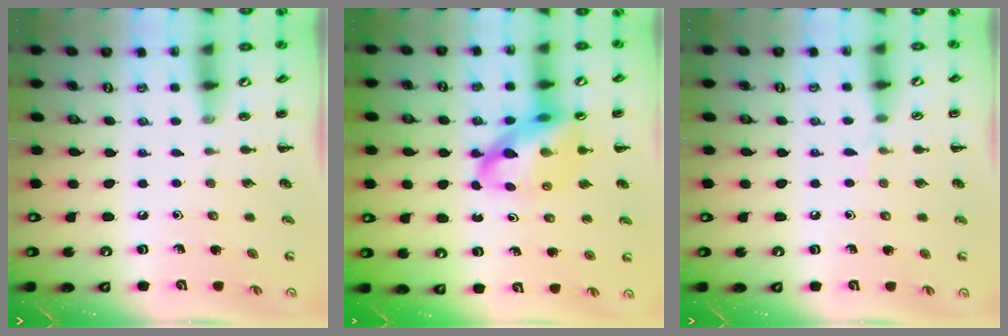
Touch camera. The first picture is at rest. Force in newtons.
{"total": 12.9, "press": 12.3, "slide": 3.8}
{"total": 3.8, "press": 3.5, "slide": 1.5}